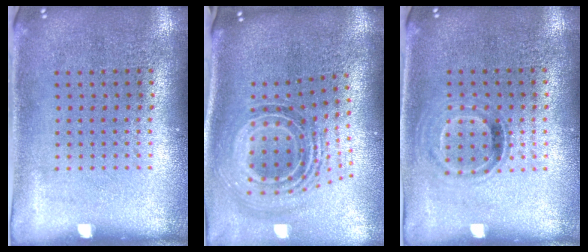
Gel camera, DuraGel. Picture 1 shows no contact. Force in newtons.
{"total": 1.9, "press": 1.4, "slide": 1.2}
{"total": 1.0, "press": 0.8, "slide": 0.5}